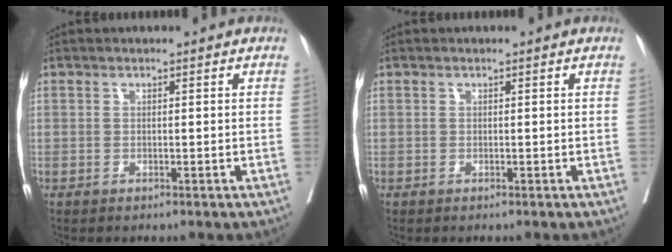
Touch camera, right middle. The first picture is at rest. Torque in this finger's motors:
{"motor_torque": [0.00, 0.00, 0.00, 0.00]}